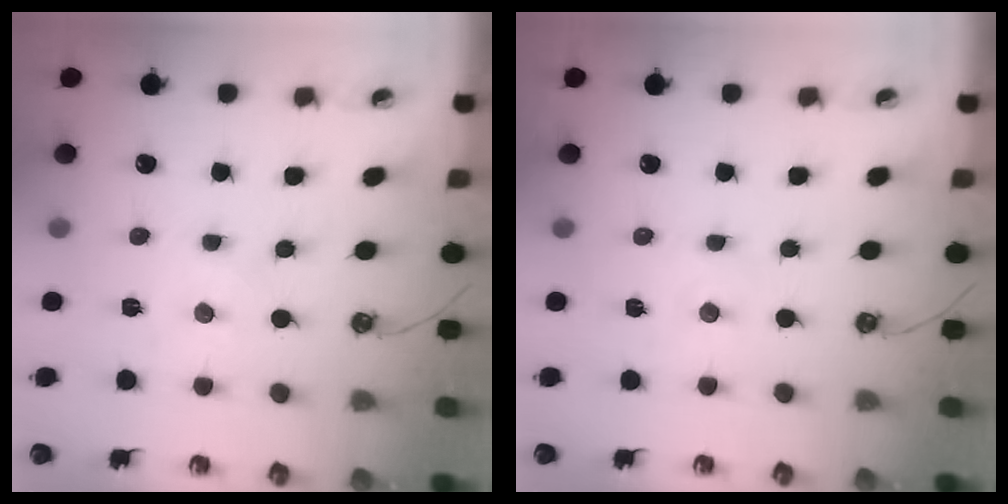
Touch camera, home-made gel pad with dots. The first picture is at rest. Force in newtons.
{"total": 1.7, "press": 1.6, "slide": 0.3}